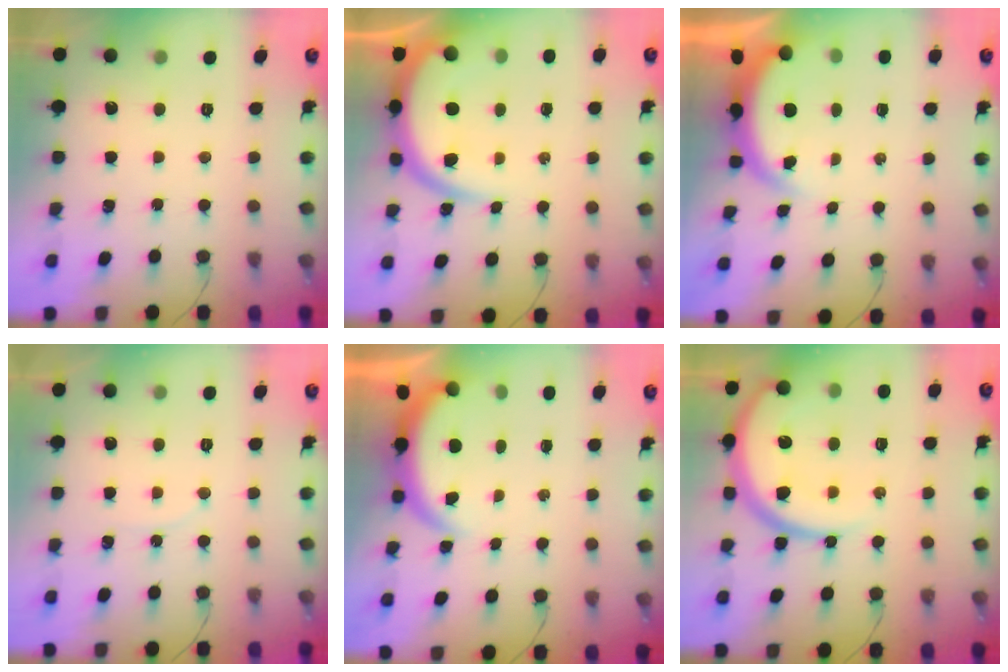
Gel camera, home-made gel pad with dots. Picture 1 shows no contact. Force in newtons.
{"total": 12.0, "press": 12.0, "slide": 1.2}
{"total": 4.7, "press": 4.5, "slide": 1.3}
{"total": 3.9, "press": 3.9, "slide": 0.6}
{"total": 3.9, "press": 3.9, "slide": 0.1}
{"total": 16.3, "press": 16.2, "slide": 1.9}